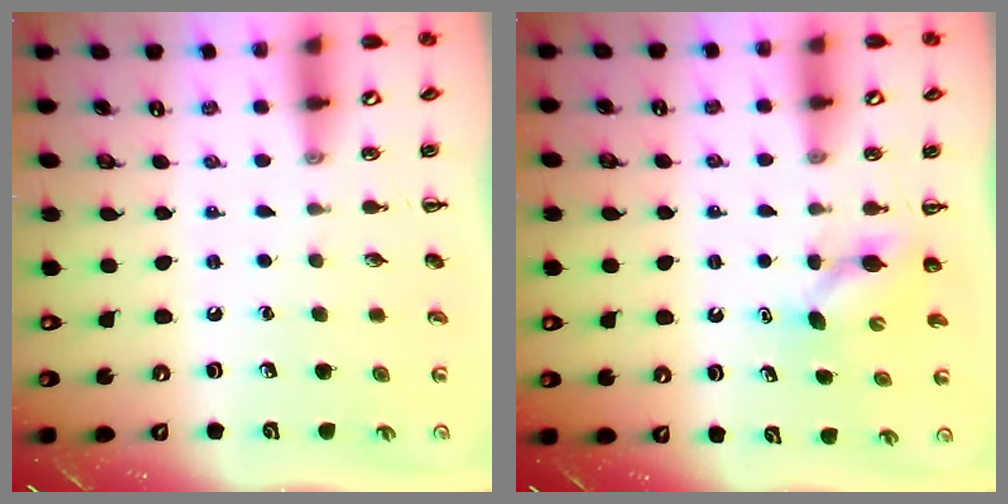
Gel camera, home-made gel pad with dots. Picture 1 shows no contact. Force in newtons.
{"total": 4.0, "press": 3.9, "slide": 1.1}